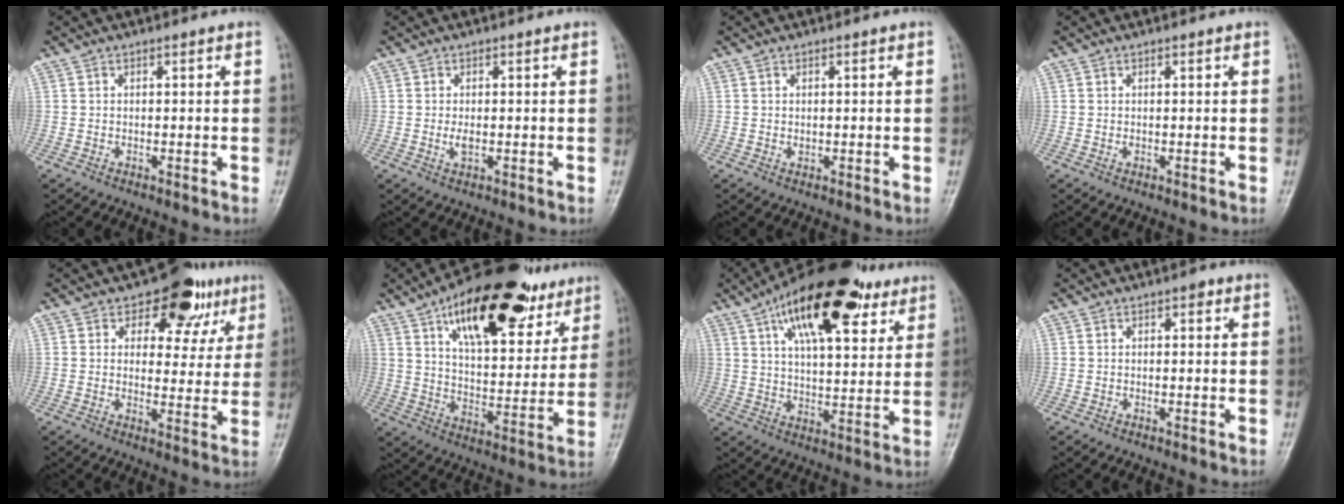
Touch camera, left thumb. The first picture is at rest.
{"total": 2.0, "force": [-0.2, 1.0, 1.7], "torque": [-0.035, -0.005, -0.004]}
{"total": 0.9, "force": [0.2, 0.6, 0.6], "torque": [-0.009, -0.002, 0.006]}
{"total": 0.7, "force": [0.2, 0.5, 0.5], "torque": [-0.006, 0.000, 0.004]}
{"total": 11.5, "force": [6.2, 7.3, 6.3], "torque": [-0.021, -0.019, 0.079]}
{"total": 25.4, "force": [14.7, 11.4, 17.4], "torque": [-0.223, -0.033, 0.231]}
{"total": 23.1, "force": [12.4, 9.7, 17.0], "torque": [-0.243, -0.017, 0.195]}
{"total": 1.0, "force": [0.4, 0.6, 0.7], "torque": [-0.002, 0.002, 0.001]}